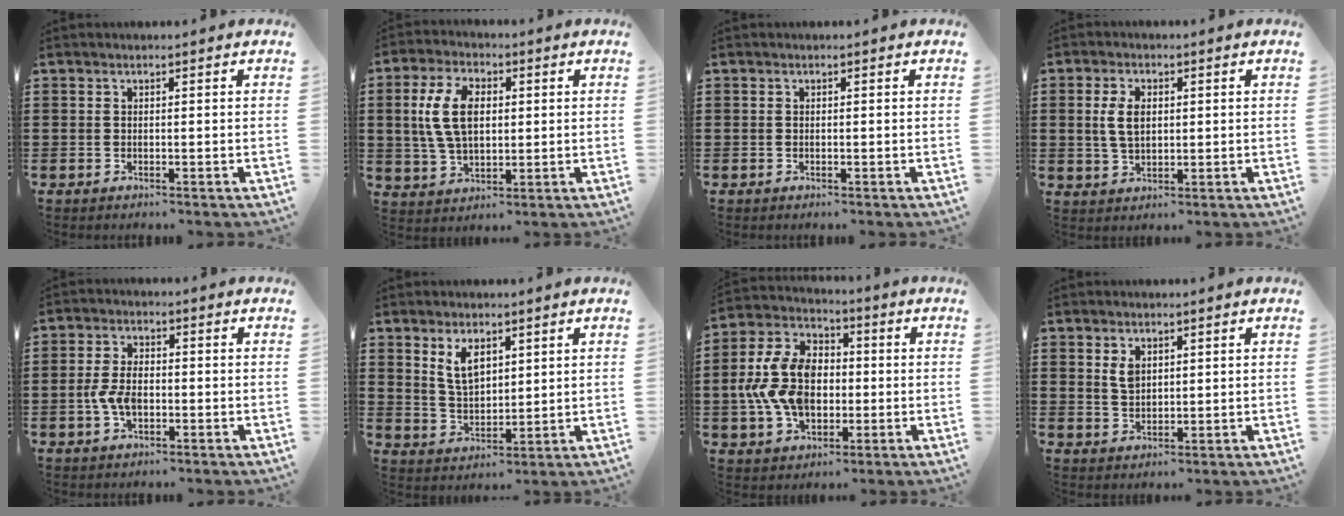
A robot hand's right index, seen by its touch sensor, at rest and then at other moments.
{"total": 8.9, "force": [1.3, 5.1, 7.2], "torque": [-0.173, 0.011, 0.015]}
{"total": 0.0}
{"total": 4.9, "force": [0.8, 2.8, 4.0], "torque": [-0.091, 0.009, 0.011]}
{"total": 4.8, "force": [-1.1, 2.7, 3.8], "torque": [-0.098, -0.007, -0.025]}
{"total": 5.6, "force": [2.8, 2.9, 3.9], "torque": [-0.079, 0.005, 0.049]}
{"total": 12.0, "force": [-0.9, 8.4, 8.5], "torque": [-0.208, 0.011, -0.018]}
{"total": 2.8, "force": [1.4, 1.6, 1.8], "torque": [-0.042, 0.003, 0.026]}